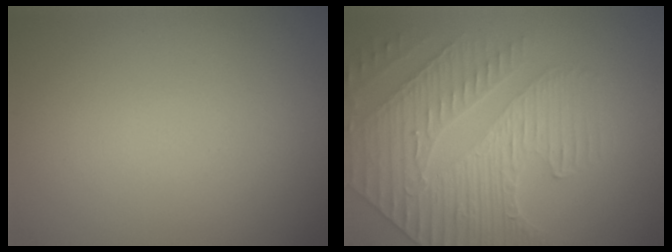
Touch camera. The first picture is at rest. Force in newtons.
{"total": 4.2, "press": 4.1, "slide": 0.6}